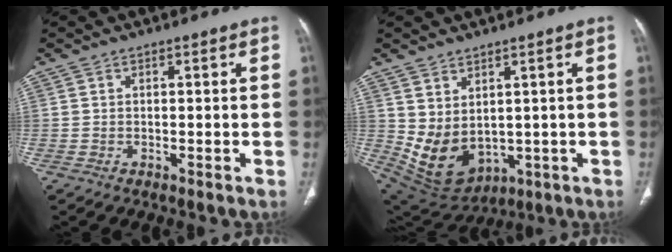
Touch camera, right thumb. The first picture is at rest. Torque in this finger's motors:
{"motor_torque": [-0.71, 1.02, 0.07, 0.11, 0.31]}